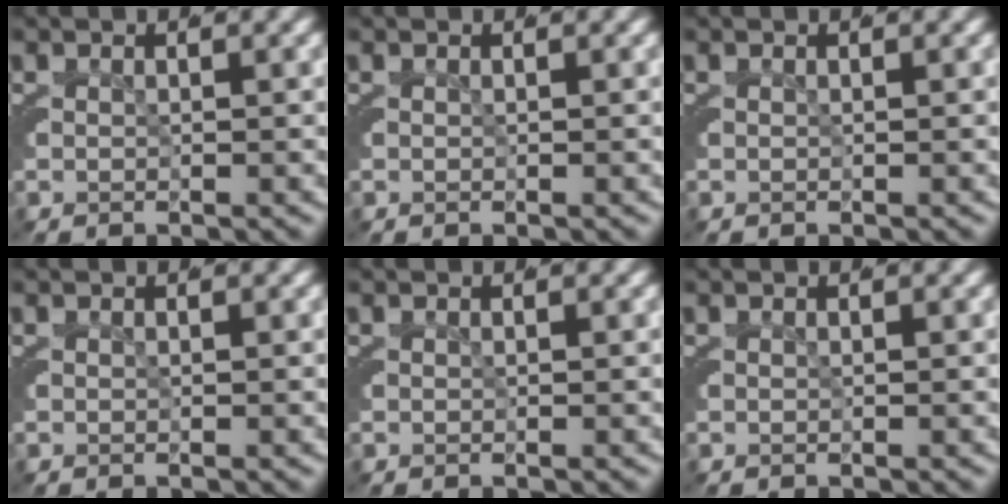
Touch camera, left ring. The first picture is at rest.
{"total": 0.0}
{"total": 0.0}
{"total": 0.0}
{"total": 0.0}
{"total": 0.0}